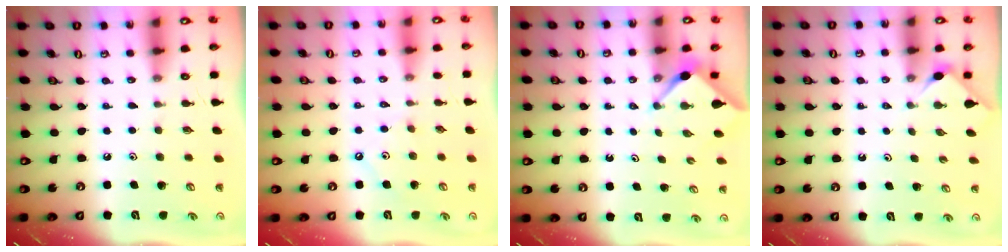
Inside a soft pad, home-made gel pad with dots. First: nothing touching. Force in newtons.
{"total": 2.8, "press": 2.7, "slide": 0.6}
{"total": 3.1, "press": 3.1, "slide": 0.3}
{"total": 2.7, "press": 2.7, "slide": 0.5}